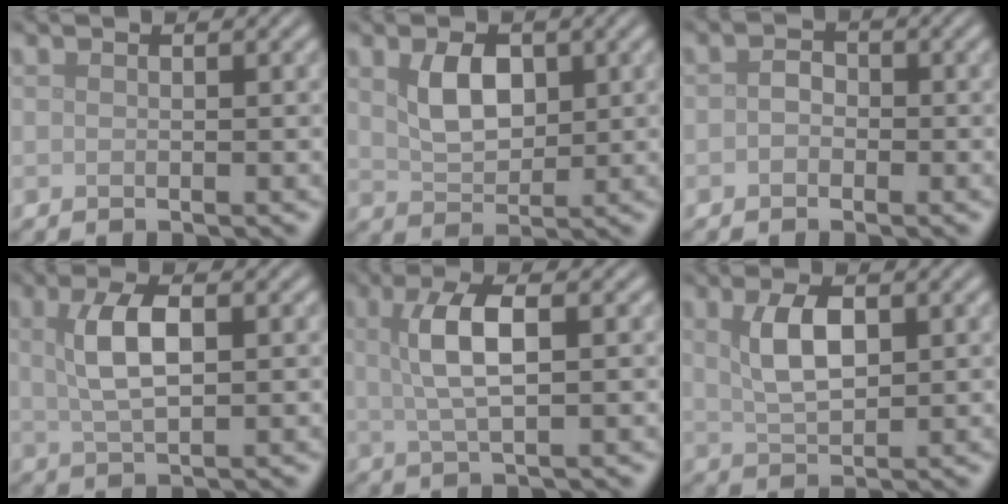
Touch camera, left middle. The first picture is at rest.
{"total": 3.6, "force": [1.2, 2.2, 2.6], "torque": [-0.056, 0.000, 0.025]}
{"total": 1.3, "force": [-0.4, 1.1, 0.6], "torque": [-0.010, 0.000, -0.013]}
{"total": 4.3, "force": [1.0, 1.6, 3.9], "torque": [-0.082, 0.006, 0.018]}
{"total": 4.5, "force": [1.0, 1.4, 4.2], "torque": [-0.085, 0.007, 0.017]}
{"total": 3.9, "force": [1.2, 1.8, 3.3], "torque": [-0.069, 0.004, 0.024]}